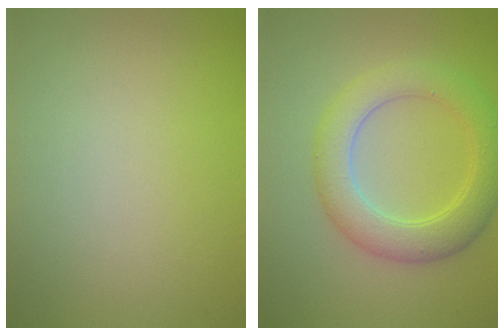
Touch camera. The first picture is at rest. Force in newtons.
{"total": 5.1, "press": 5.1, "slide": 0.1}